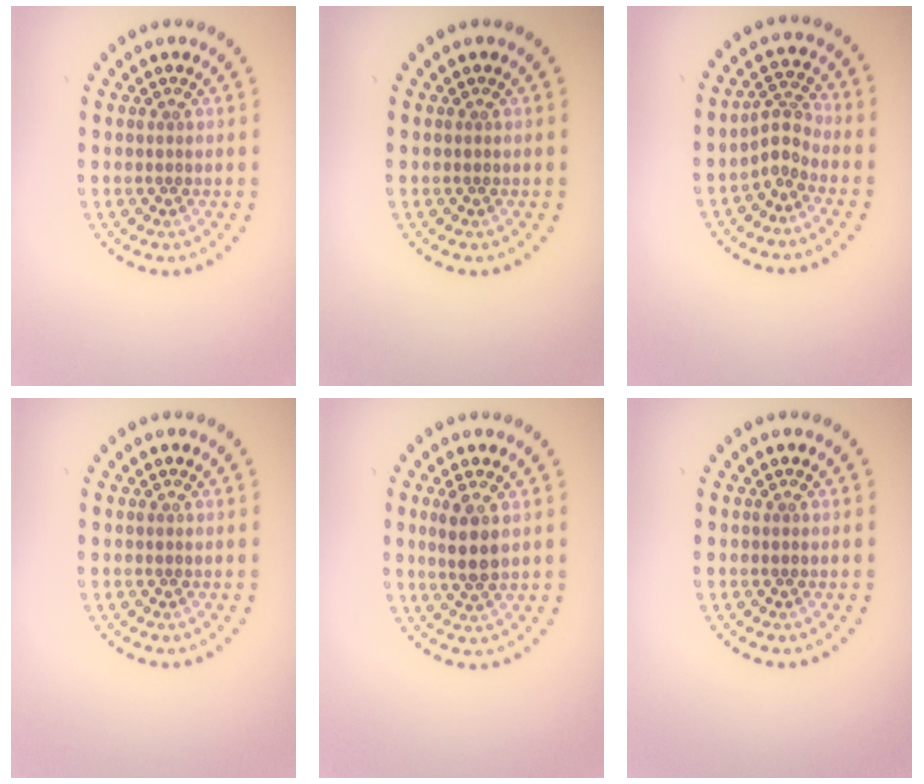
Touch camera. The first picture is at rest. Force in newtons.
{"total": 0.0}
{"total": 2.2, "press": 1.4, "slide": 1.7}
{"total": 0.0}
{"total": 2.6, "press": 2.4, "slide": 1.1}
{"total": 0.0}